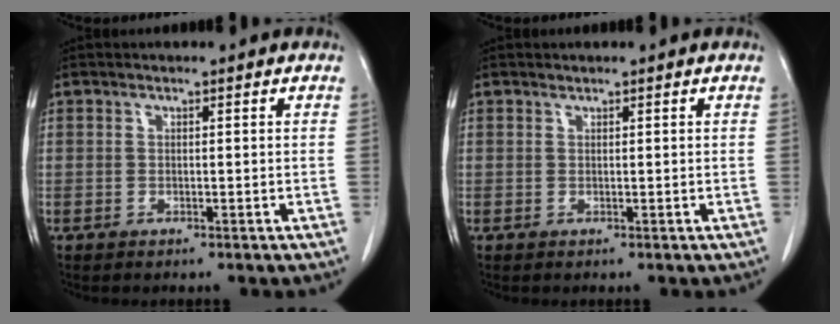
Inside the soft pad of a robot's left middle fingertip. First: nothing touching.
{"total": 0.0}